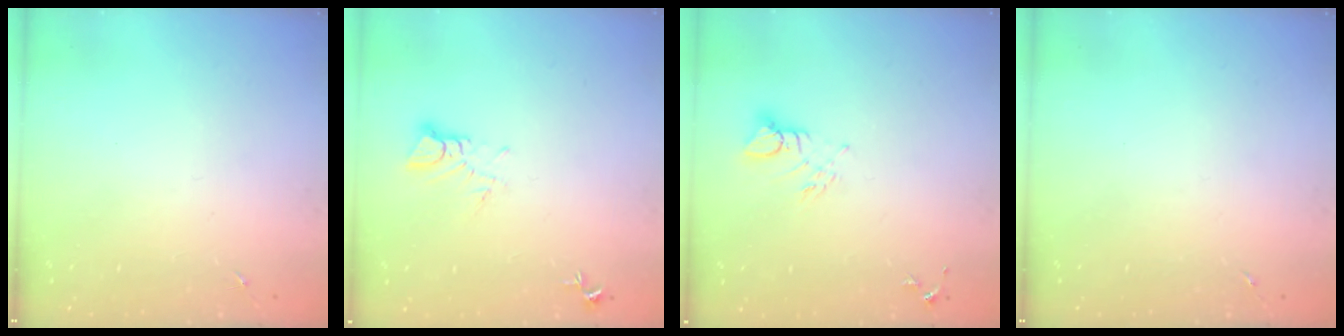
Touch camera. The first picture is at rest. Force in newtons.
{"total": 3.8, "press": 3.7, "slide": 0.2}
{"total": 4.6, "press": 4.6, "slide": 0.2}
{"total": 0.0}